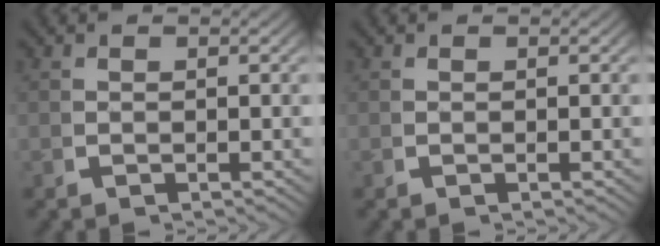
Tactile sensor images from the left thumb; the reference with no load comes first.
{"total": 0.0}